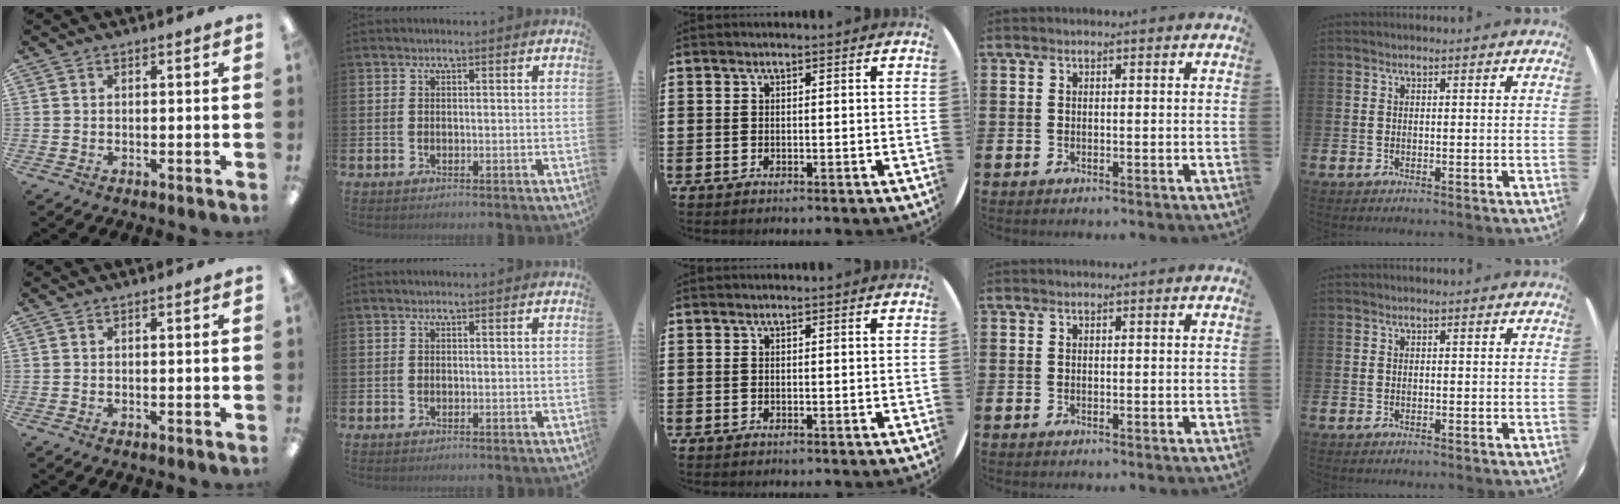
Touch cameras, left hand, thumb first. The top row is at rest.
{}